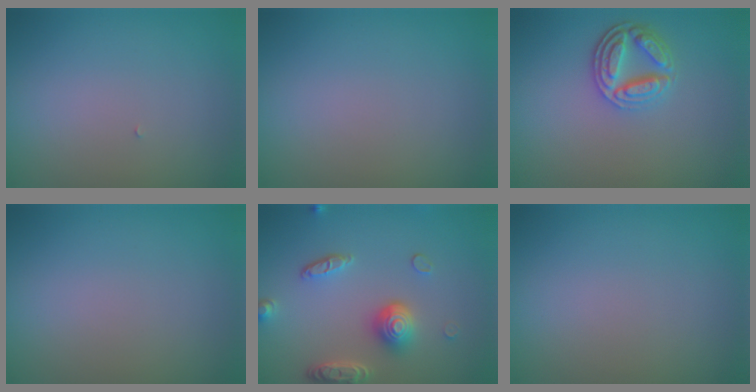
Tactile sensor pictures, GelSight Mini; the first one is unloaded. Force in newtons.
{"total": 0.0}
{"total": 3.7, "press": 3.3, "slide": 1.7}
{"total": 0.0}
{"total": 4.6, "press": 3.7, "slide": 2.8}
{"total": 0.0}